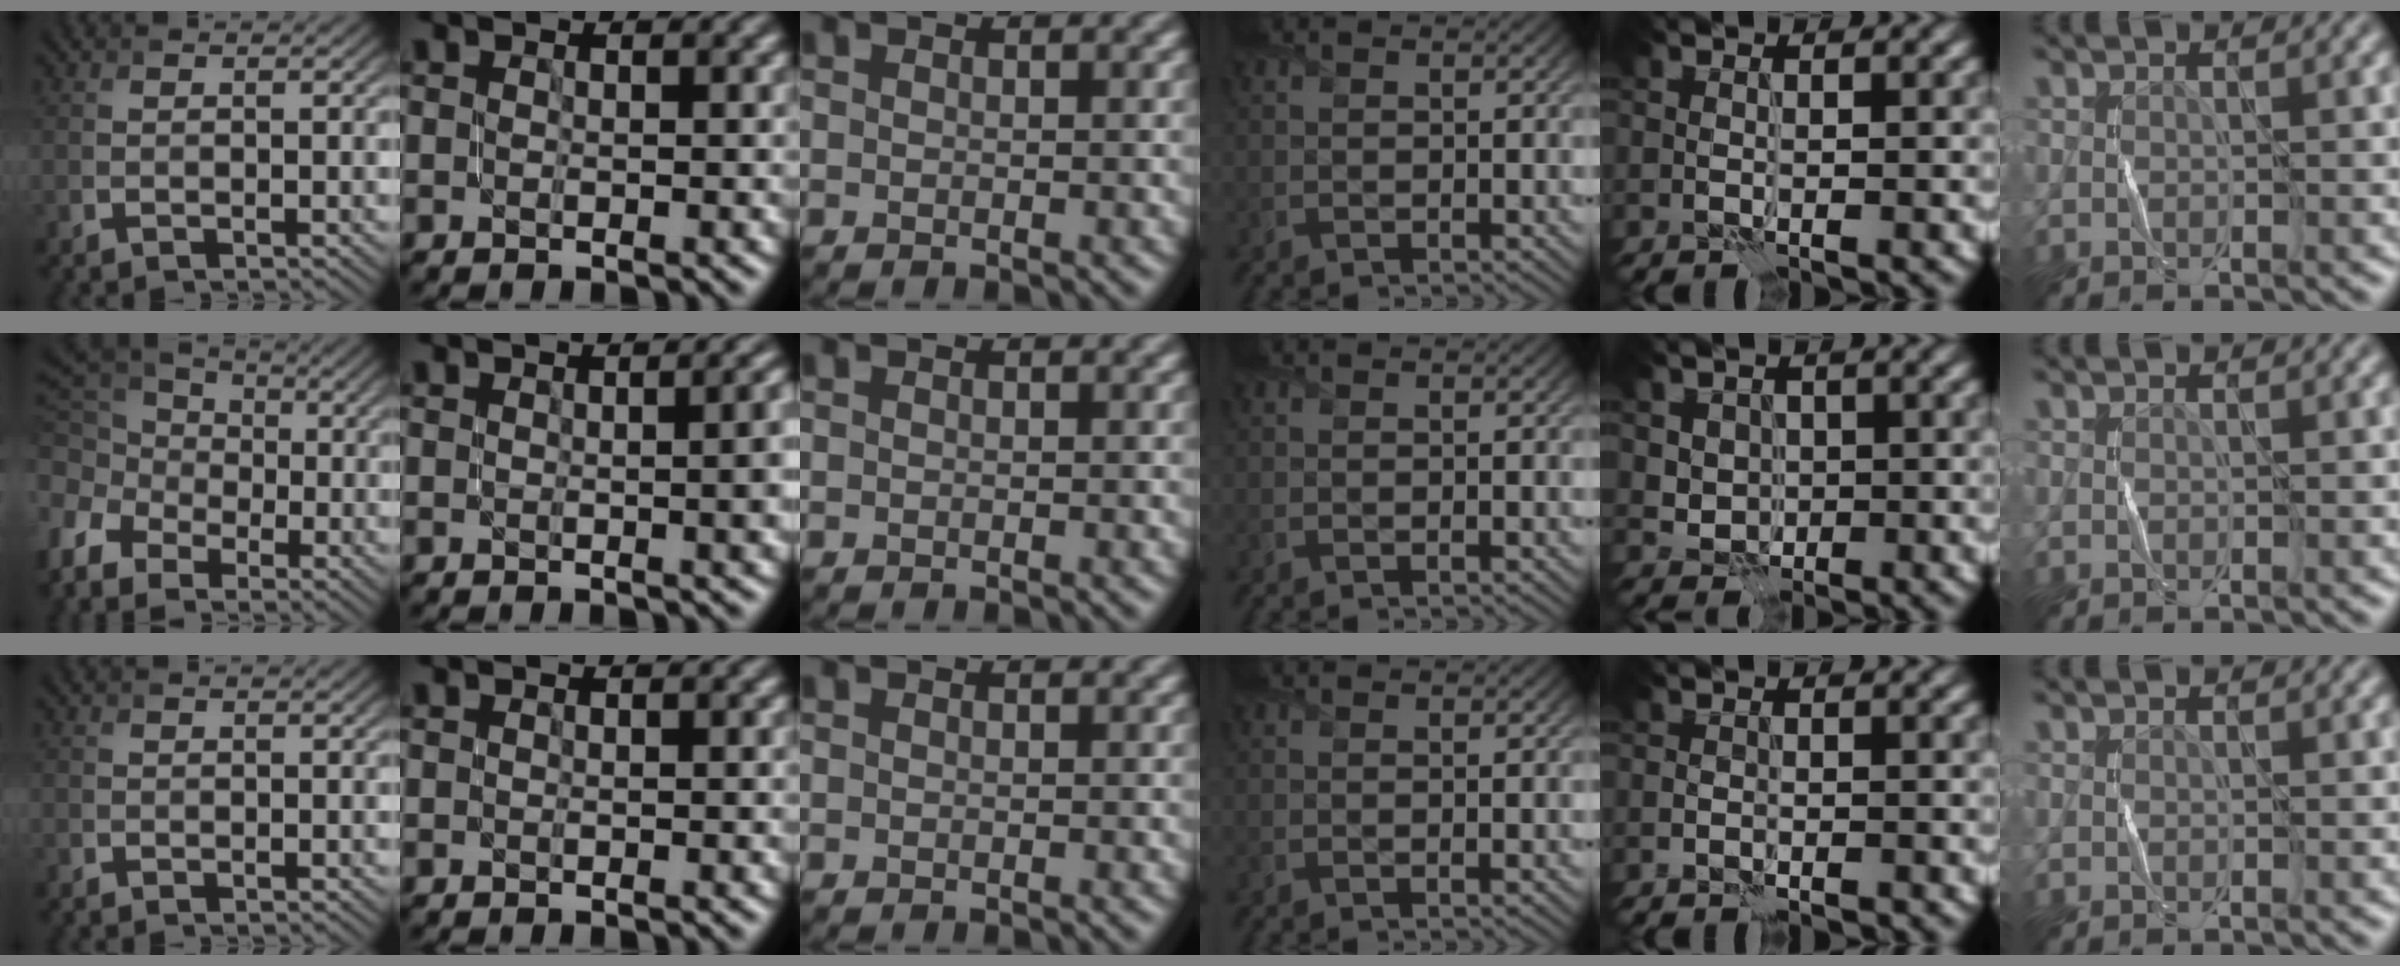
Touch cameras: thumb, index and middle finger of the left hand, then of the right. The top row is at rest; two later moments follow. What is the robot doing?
{"motion": "fold", "object": "shorts"}